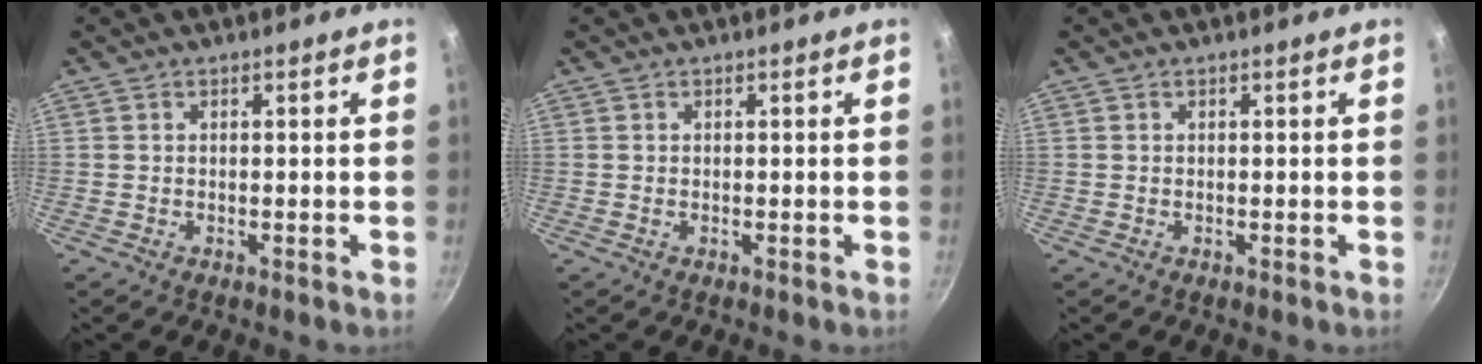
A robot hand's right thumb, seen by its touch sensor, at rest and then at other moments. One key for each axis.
{"total": 0.0}
{"total": 0.0}